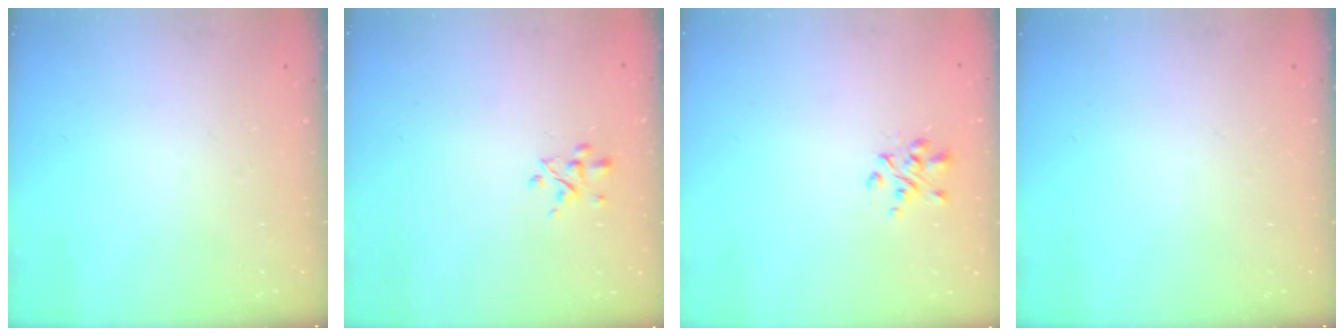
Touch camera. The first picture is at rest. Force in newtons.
{"total": 2.5, "press": 2.5, "slide": 0.5}
{"total": 2.9, "press": 2.6, "slide": 1.2}
{"total": 0.0}